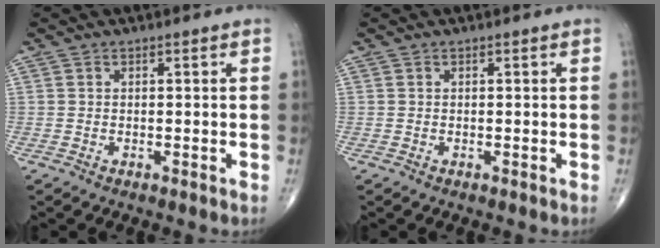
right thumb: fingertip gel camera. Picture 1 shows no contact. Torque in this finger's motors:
{"motor_torque": [0.11, 0.10, -0.13, -0.08, 0.01]}